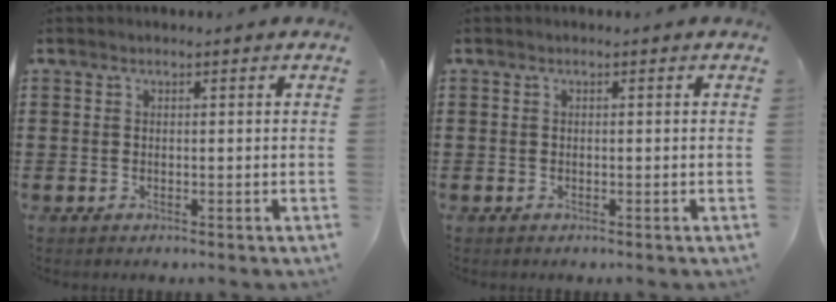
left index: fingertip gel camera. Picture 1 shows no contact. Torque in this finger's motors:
{"motor_torque": [0.00, 0.00, 0.00, 0.00]}